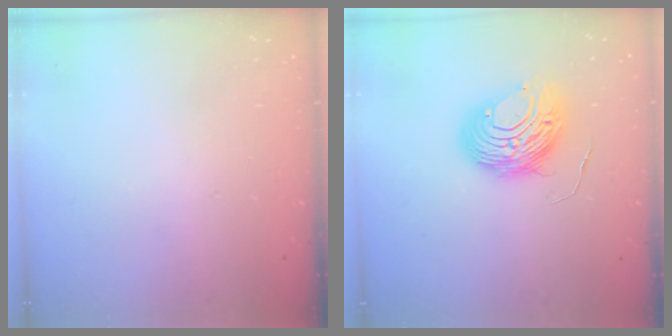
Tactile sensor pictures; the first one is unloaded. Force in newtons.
{"total": 9.5, "press": 9.5, "slide": 0.8}